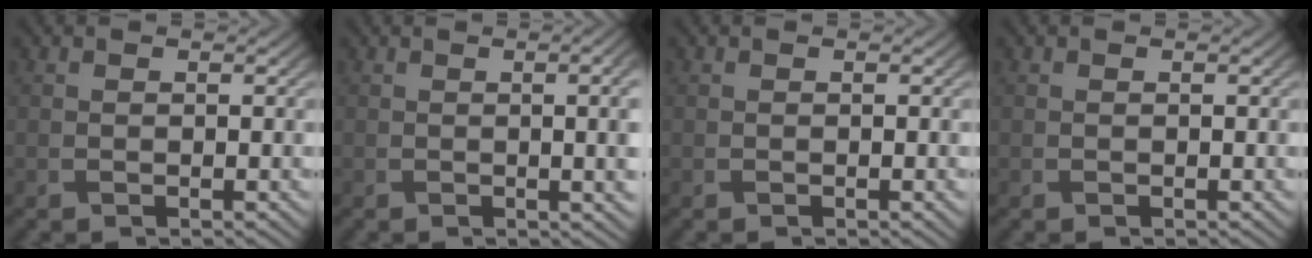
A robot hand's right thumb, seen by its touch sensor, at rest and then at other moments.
{"total": 7.0, "force": [0.2, 2.3, 6.6], "torque": [-0.069, 0.009, 0.003]}
{"total": 0.5, "force": [0.0, 0.1, 0.5], "torque": [-0.007, -0.001, 0.000]}
{"total": 0.0}